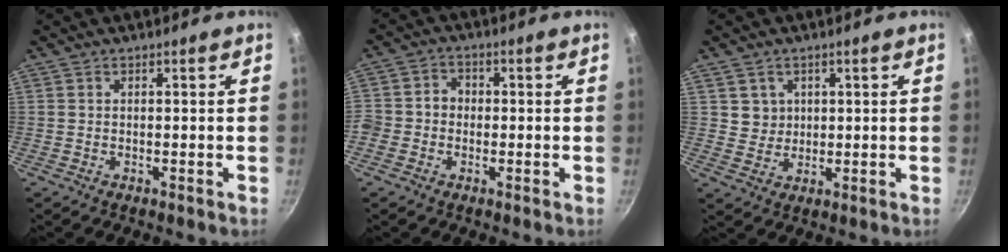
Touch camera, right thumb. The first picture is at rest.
{"total": 5.1, "force": [-1.2, 4.5, 1.9], "torque": [-0.016, 0.021, -0.036]}
{"total": 3.7, "force": [1.3, 3.5, 0.6], "torque": [0.013, 0.004, 0.027]}